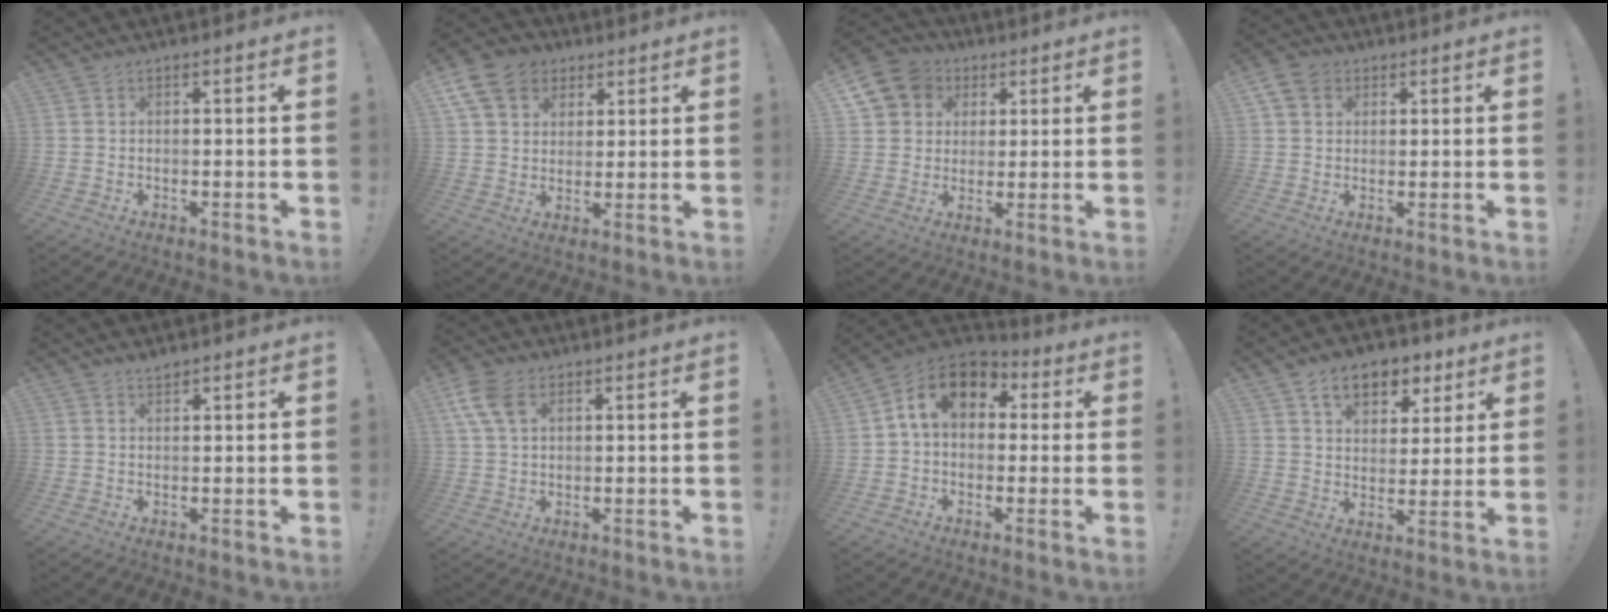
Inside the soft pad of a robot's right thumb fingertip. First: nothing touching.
{"total": 12.7, "force": [5.6, 10.1, 5.5], "torque": [-0.088, -0.020, 0.115]}
{"total": 11.1, "force": [4.1, 9.6, 3.6], "torque": [-0.055, -0.015, 0.086]}
{"total": 6.5, "force": [2.8, 5.2, 2.7], "torque": [-0.048, 0.000, 0.058]}
{"total": 1.4, "force": [1.4, 0.0, 0.3], "torque": [0.000, -0.007, 0.025]}
{"total": 8.5, "force": [3.5, 5.5, 5.5], "torque": [-0.106, -0.005, 0.068]}
{"total": 13.1, "force": [3.4, 9.1, 8.7], "torque": [-0.143, 0.013, 0.068]}
{"total": 10.8, "force": [6.2, 7.0, 5.4], "torque": [-0.073, -0.032, 0.114]}